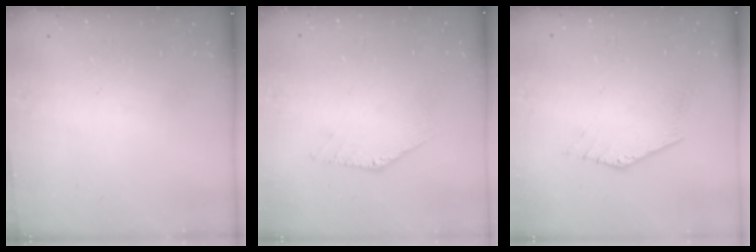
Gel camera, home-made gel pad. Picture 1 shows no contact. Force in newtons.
{"total": 0.7, "press": 0.6, "slide": 0.4}
{"total": 1.3, "press": 1.3, "slide": 0.1}